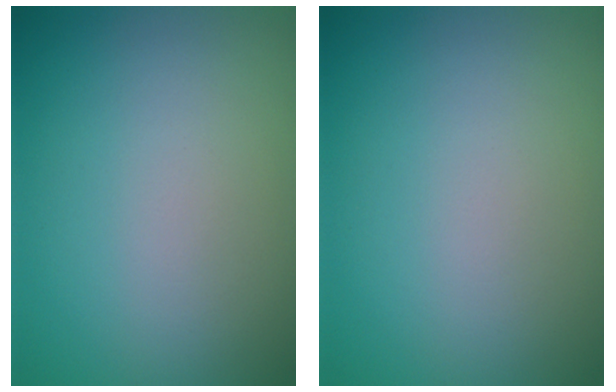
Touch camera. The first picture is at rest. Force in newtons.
{"total": 0.0}